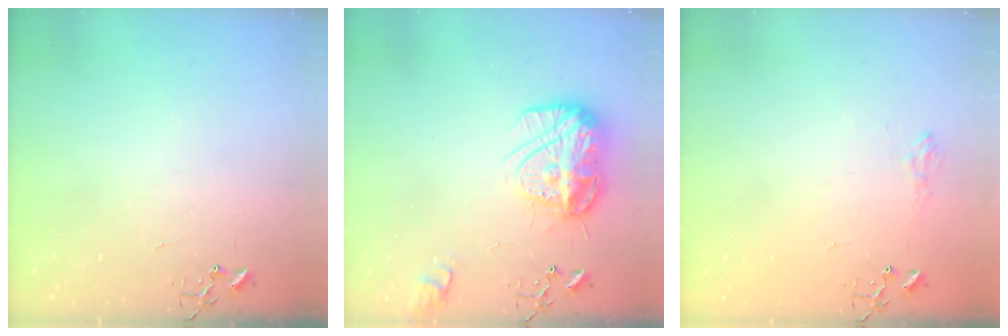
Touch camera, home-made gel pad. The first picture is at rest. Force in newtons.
{"total": 15.7, "press": 15.7, "slide": 1.3}
{"total": 6.9, "press": 6.9, "slide": 0.5}